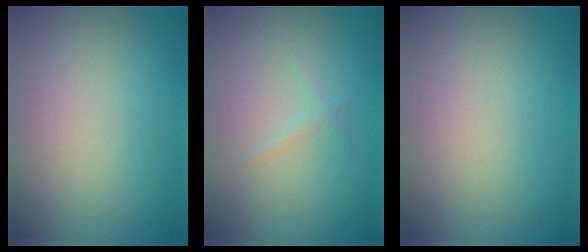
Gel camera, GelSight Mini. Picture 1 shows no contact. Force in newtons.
{"total": 0.7, "press": 0.7, "slide": 0.1}
{"total": 0.0}